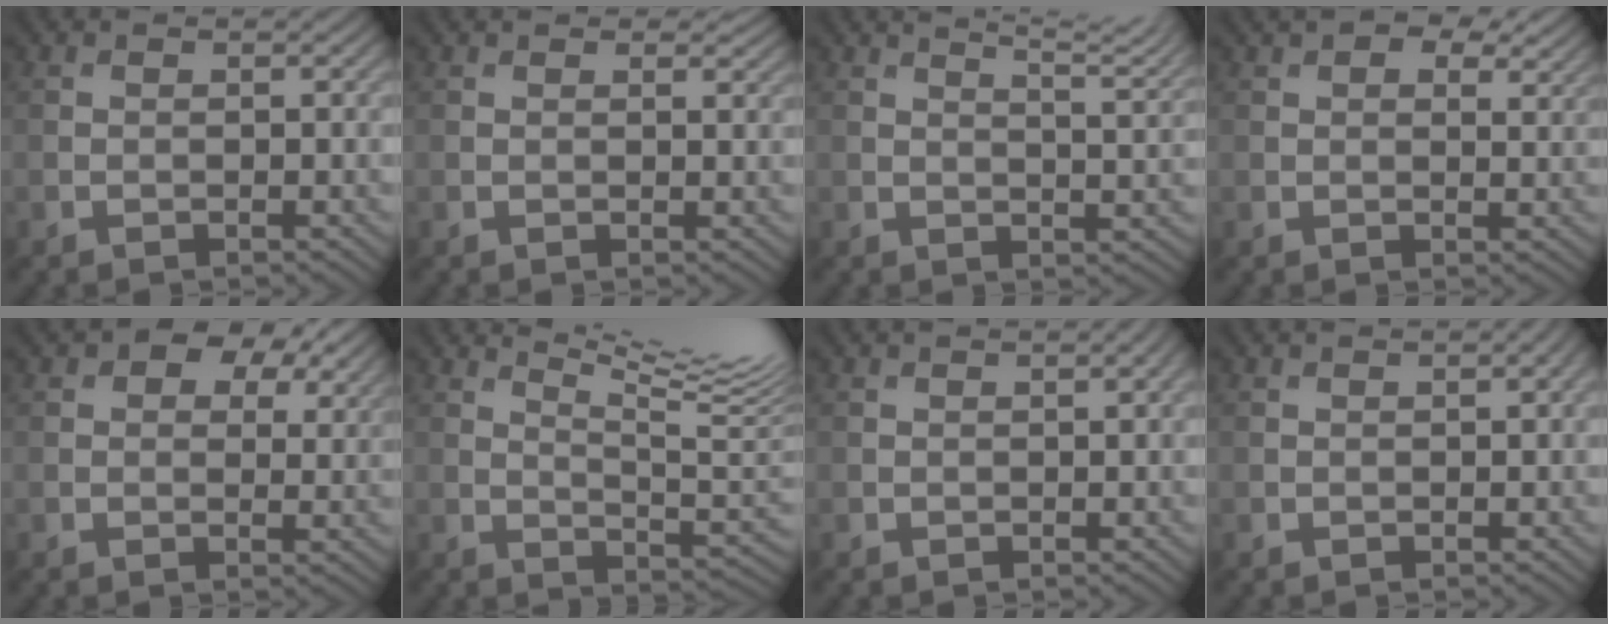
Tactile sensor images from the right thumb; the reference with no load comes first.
{"total": 2.6, "force": [1.9, 1.0, 1.4], "torque": [-0.029, 0.001, 0.028]}
{"total": 7.9, "force": [5.8, 1.9, 4.9], "torque": [-0.053, 0.018, 0.071]}
{"total": 8.0, "force": [5.0, 4.3, 4.5], "torque": [-0.079, 0.009, 0.074]}
{"total": 8.6, "force": [4.8, 5.3, 4.8], "torque": [-0.071, 0.009, 0.076]}
{"total": 14.1, "force": [8.6, 3.4, 10.7], "torque": [-0.175, 0.018, 0.136]}
{"total": 1.0, "force": [0.3, 0.1, 0.9], "torque": [-0.010, 0.000, 0.007]}
{"total": 1.4, "force": [0.3, 0.3, 1.3], "torque": [-0.017, 0.001, 0.007]}